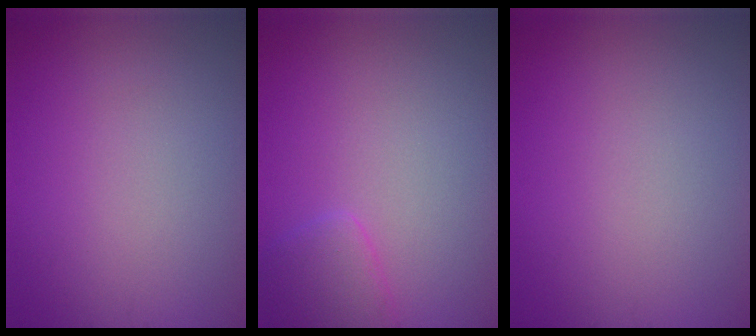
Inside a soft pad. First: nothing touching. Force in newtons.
{"total": 2.0, "press": 2.0, "slide": 0.1}
{"total": 0.0}